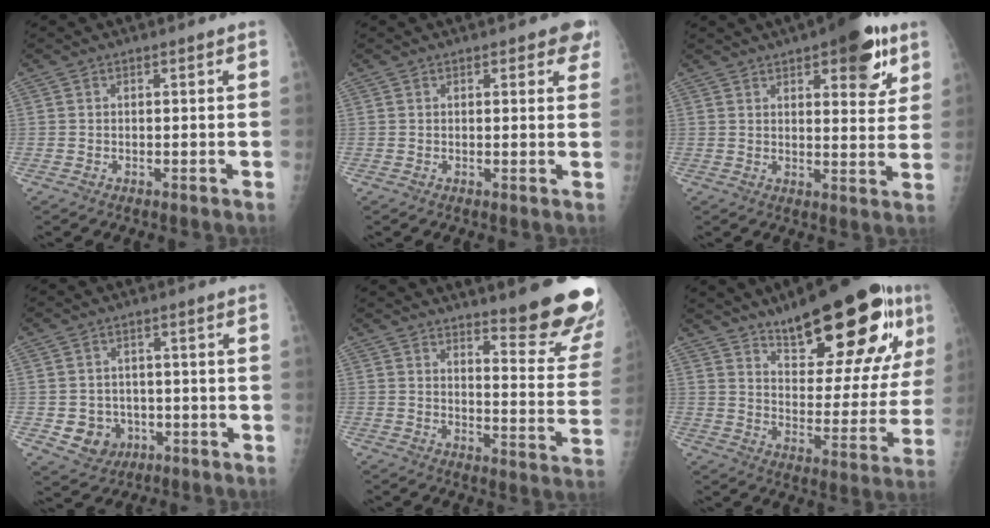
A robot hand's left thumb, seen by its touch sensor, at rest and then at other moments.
{"total": 3.9, "force": [2.2, 1.5, 2.9], "torque": [-0.013, -0.005, 0.018]}
{"total": 12.7, "force": [6.8, 4.7, 9.6], "torque": [-0.091, -0.026, 0.086]}
{"total": 6.4, "force": [-1.7, 5.8, 2.2], "torque": [-0.010, 0.013, -0.015]}
{"total": 16.5, "force": [12.9, 2.3, 10.0], "torque": [-0.097, -0.116, 0.163]}
{"total": 25.4, "force": [14.2, 8.1, 19.4], "torque": [-0.241, -0.044, 0.213]}